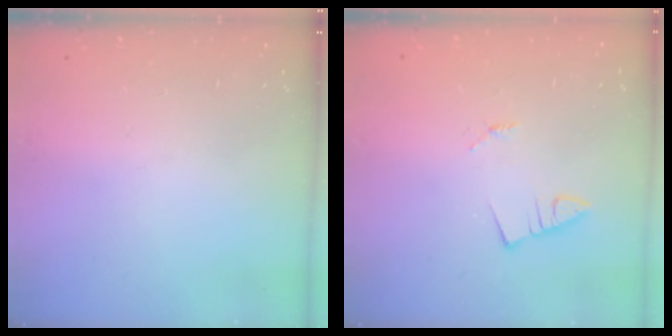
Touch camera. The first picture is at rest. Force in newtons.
{"total": 1.2, "press": 1.2, "slide": 0.1}